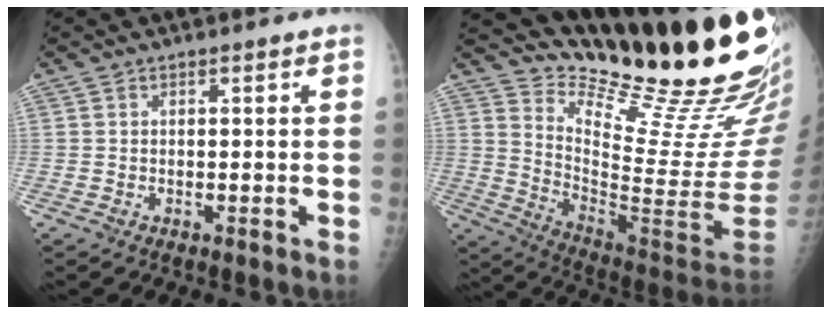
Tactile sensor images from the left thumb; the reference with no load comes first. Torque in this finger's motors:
{"motor_torque": [0.58, -0.15, 0.32, -2.45, 0.10]}